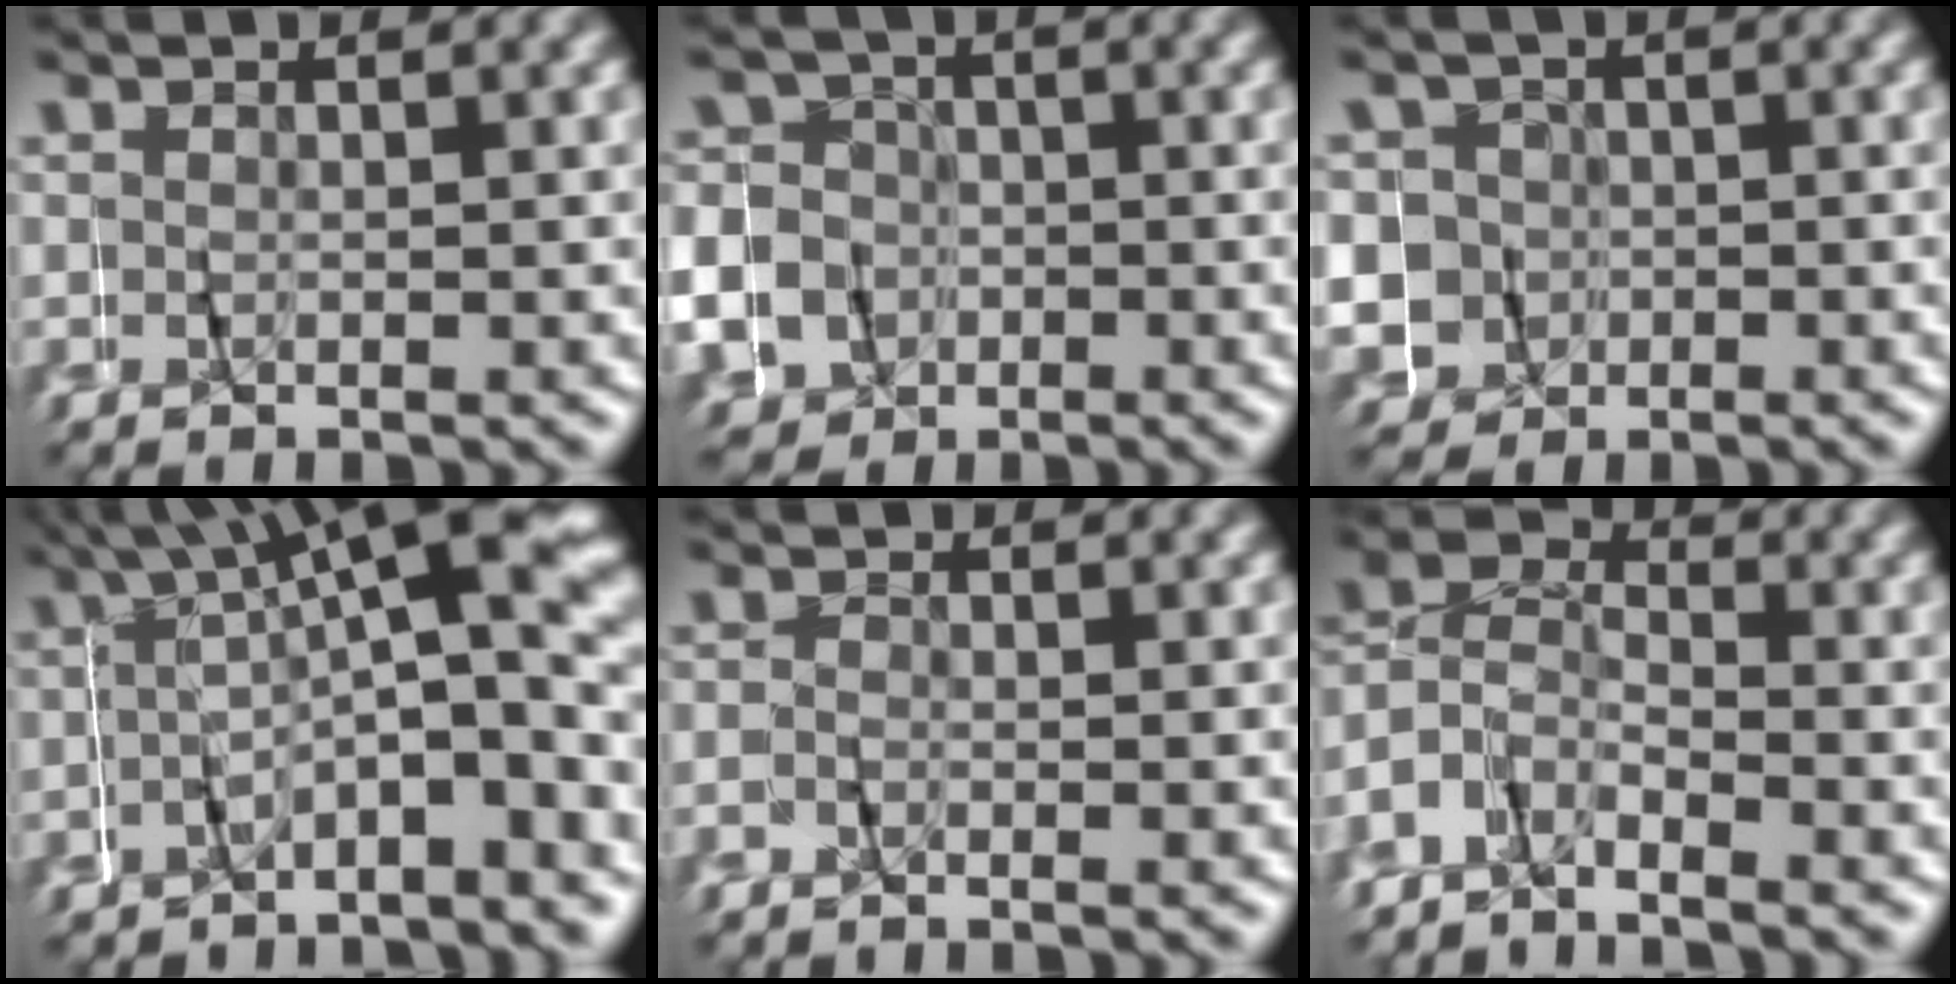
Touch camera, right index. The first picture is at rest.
{"total": 8.5, "force": [-1.2, 8.1, 2.1], "torque": [-0.066, -0.018, -0.026]}
{"total": 8.8, "force": [0.2, 8.5, 2.4], "torque": [-0.073, -0.011, -0.003]}
{"total": 8.0, "force": [0.9, 2.1, 7.7], "torque": [-0.086, 0.030, -0.001]}
{"total": 1.0, "force": [-0.9, 0.4, -0.2], "torque": [-0.002, 0.003, -0.022]}
{"total": 7.7, "force": [-0.7, 7.2, 2.7], "torque": [-0.089, -0.006, -0.028]}